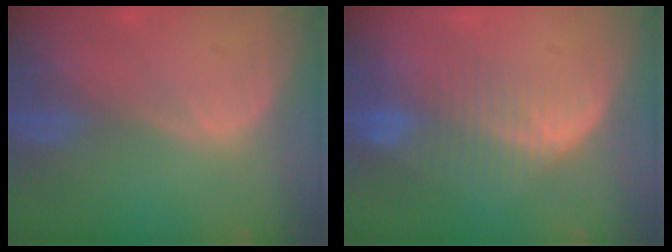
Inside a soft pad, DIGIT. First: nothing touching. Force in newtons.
{"total": 8.0, "press": 7.0, "slide": 3.8}